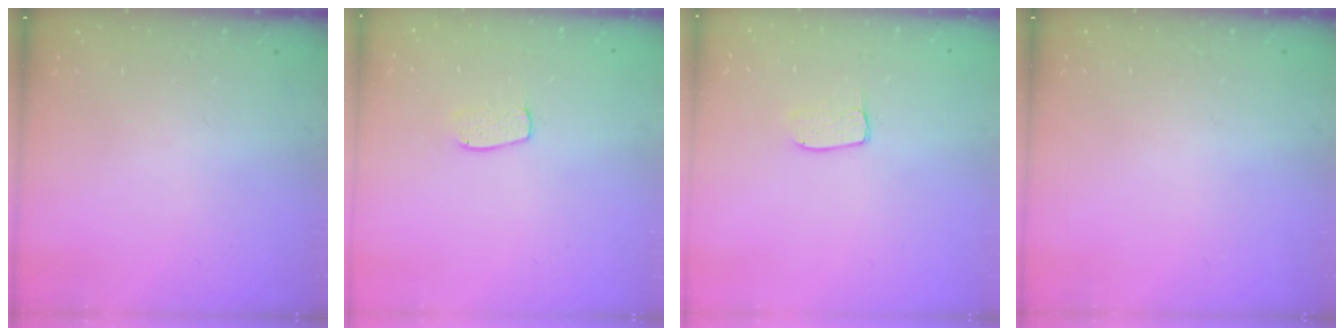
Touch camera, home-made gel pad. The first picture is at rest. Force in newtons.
{"total": 5.7, "press": 5.7, "slide": 0.4}
{"total": 4.9, "press": 4.8, "slide": 0.4}
{"total": 0.0}